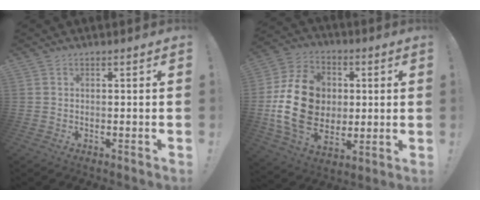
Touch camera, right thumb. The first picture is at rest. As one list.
[{"total": 21.6, "force": [0.3, 16.7, 13.7], "torque": [-0.229, 0.008, 0.018]}]